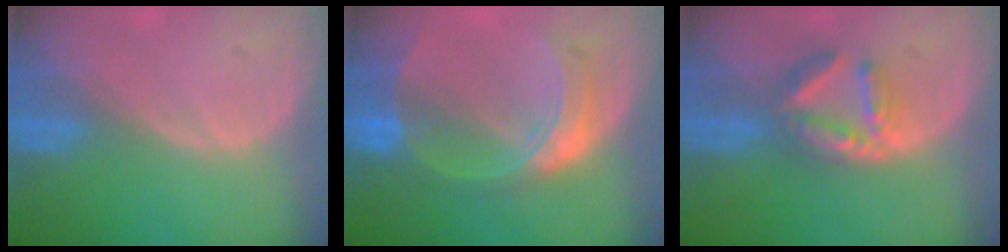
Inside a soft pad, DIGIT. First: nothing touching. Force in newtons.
{"total": 7.7, "press": 6.7, "slide": 3.8}
{"total": 5.9, "press": 5.6, "slide": 1.7}